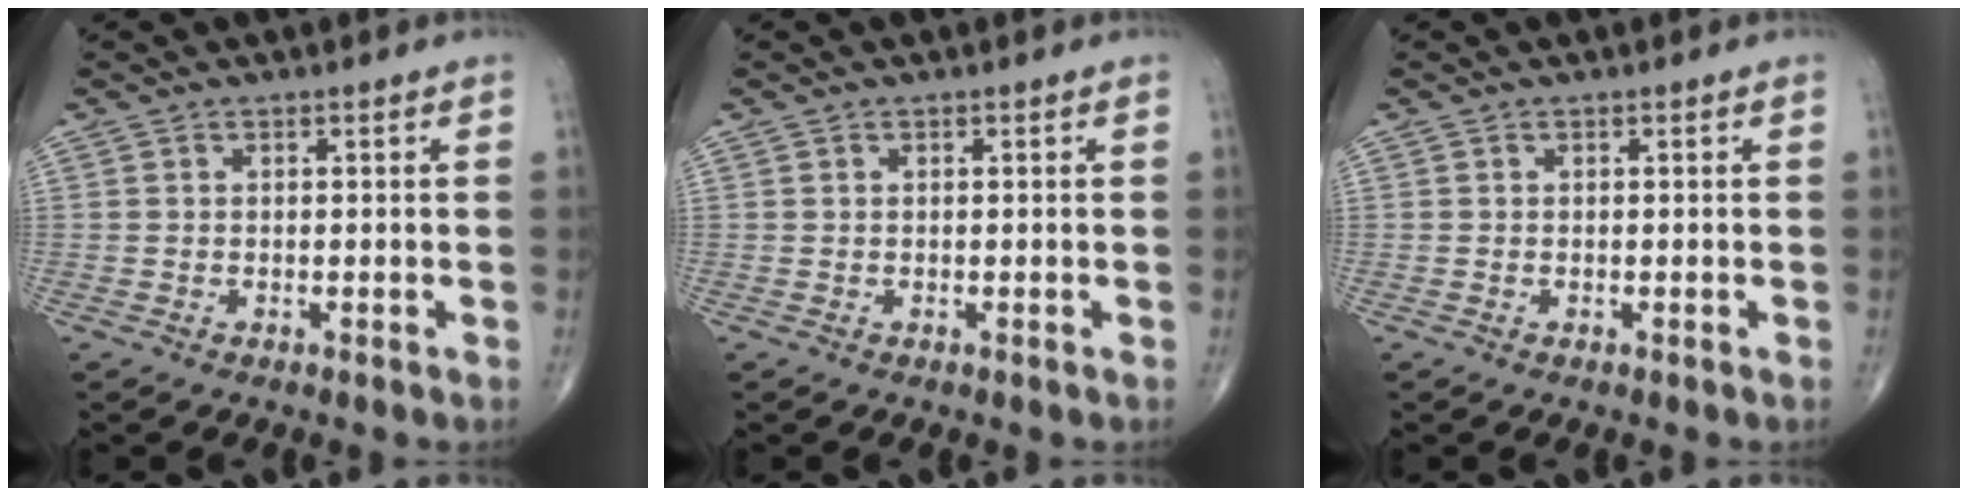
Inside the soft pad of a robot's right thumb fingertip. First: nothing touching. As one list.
[{"total": 0.0}, {"total": 0.0}]